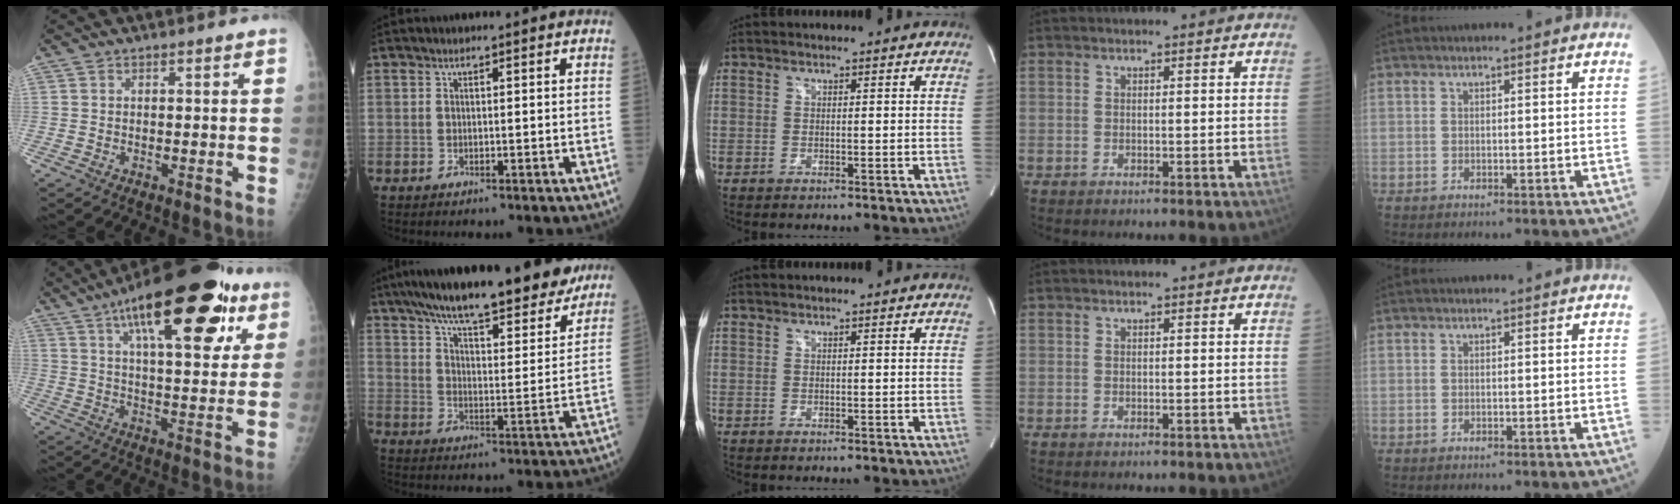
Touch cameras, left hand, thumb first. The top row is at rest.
{"thumb": {"total": 26.8, "force": [13.4, 10.0, 20.9], "torque": [-0.286, -0.009, 0.198]}, "index": {"total": 23.7, "force": [20.0, 4.4, 12.0], "torque": [-0.190, 0.008, 0.279]}}